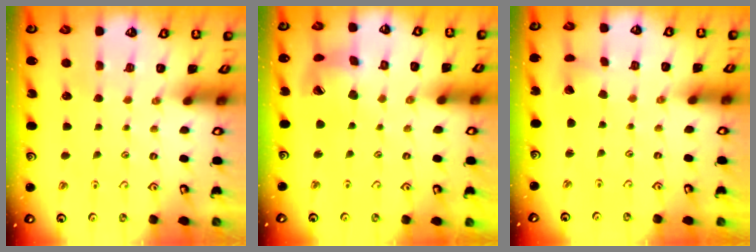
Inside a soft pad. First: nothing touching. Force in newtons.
{"total": 14.6, "press": 14.4, "slide": 2.0}
{"total": 2.3, "press": 2.3, "slide": 0.3}